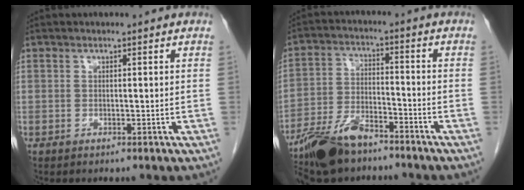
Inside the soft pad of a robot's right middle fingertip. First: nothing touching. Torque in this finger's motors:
{"motor_torque": [1.11, -1.03, 0.40, 0.08]}